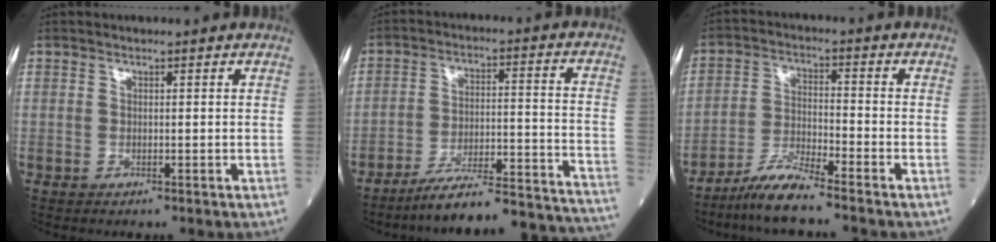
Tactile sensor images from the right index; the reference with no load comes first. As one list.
[{"total": 23.4, "force": [-21.9, 0.4, 8.4], "torque": [-0.065, 0.010, -0.302]}, {"total": 6.2, "force": [-5.4, -0.5, 3.1], "torque": [-0.060, -0.020, -0.108]}]